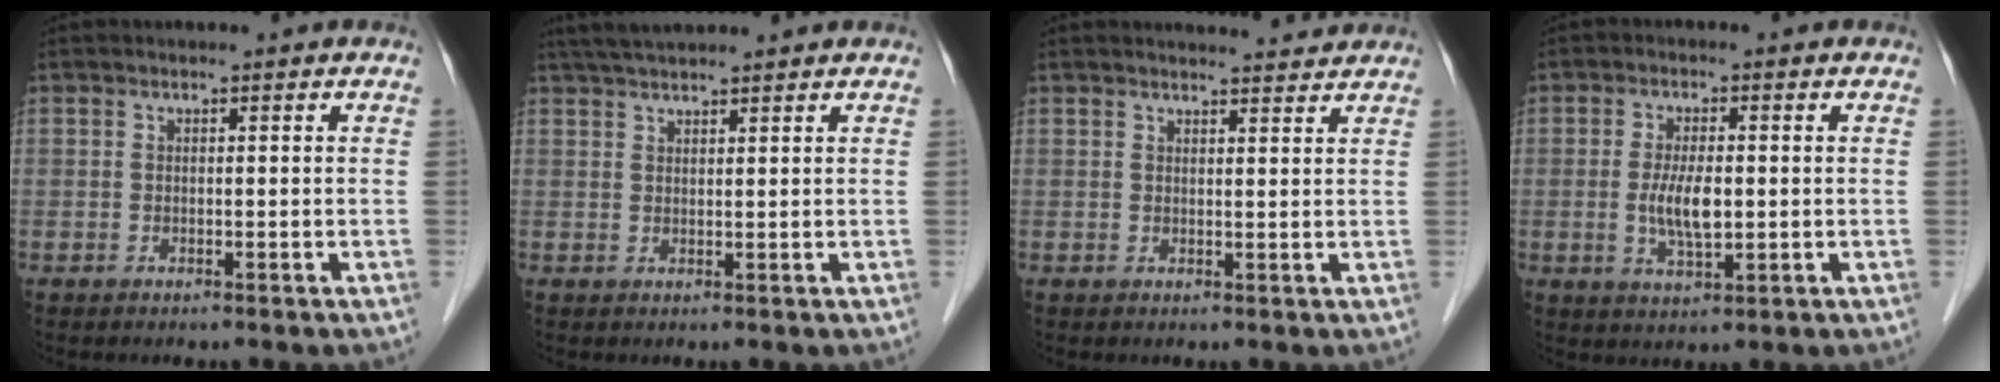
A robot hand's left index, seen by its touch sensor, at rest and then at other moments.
{"total": 5.5, "force": [5.0, 0.2, 2.4], "torque": [-0.039, 0.035, 0.087]}
{"total": 4.2, "force": [4.2, 0.2, 0.5], "torque": [-0.013, 0.005, 0.049]}
{"total": 5.4, "force": [-0.3, 1.7, 5.2], "torque": [-0.106, -0.007, -0.004]}